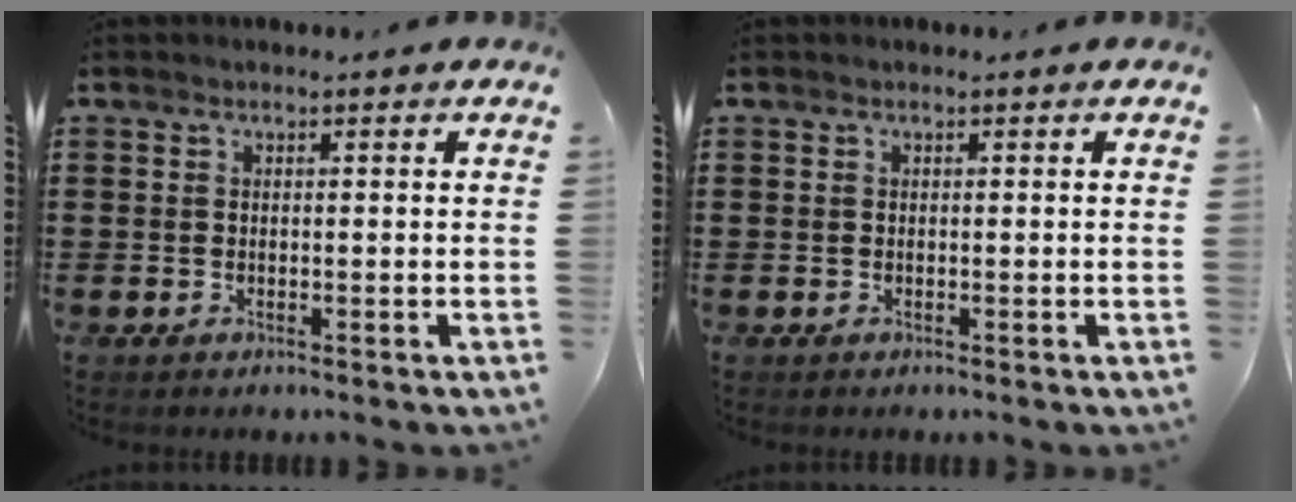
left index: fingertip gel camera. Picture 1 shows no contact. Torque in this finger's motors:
{"motor_torque": [0.01, -0.01, 0.00, 0.00]}